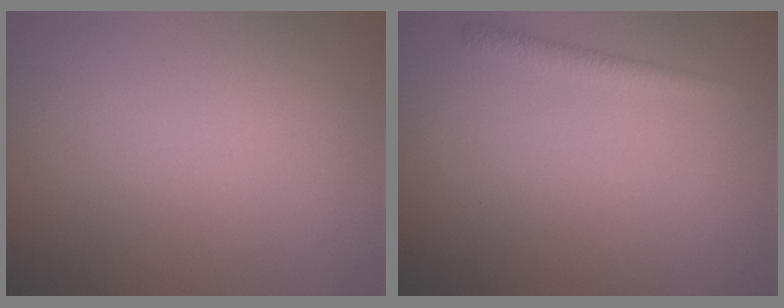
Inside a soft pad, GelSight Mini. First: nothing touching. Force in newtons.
{"total": 1.4, "press": 1.4, "slide": 0.1}